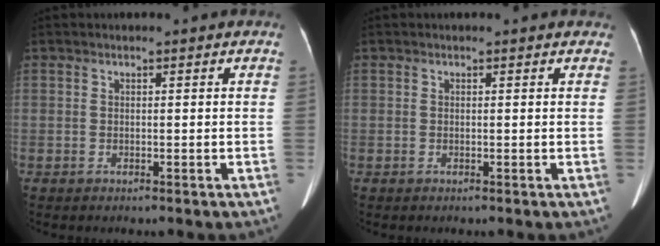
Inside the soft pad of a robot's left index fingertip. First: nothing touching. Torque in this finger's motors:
{"motor_torque": [0.06, -0.07, -0.02, 0.00]}